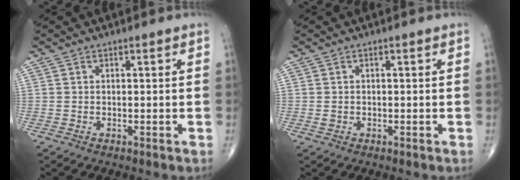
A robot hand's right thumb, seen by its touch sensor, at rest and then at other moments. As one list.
[{"total": 0.9, "force": [-0.1, 0.8, 0.5], "torque": [-0.008, 0.002, 0.000]}]